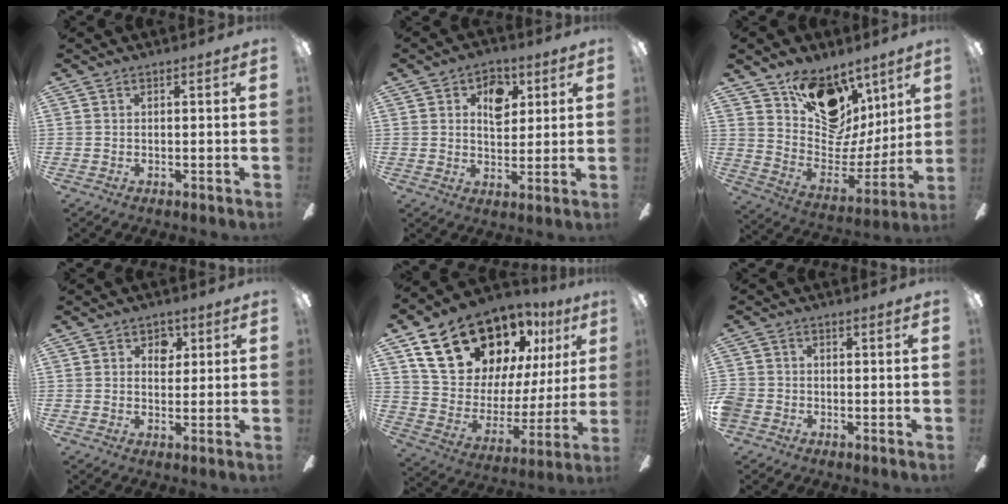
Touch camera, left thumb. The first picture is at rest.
{"total": 7.6, "force": [3.1, 5.1, 4.6], "torque": [-0.054, -0.002, 0.049]}
{"total": 18.3, "force": [11.6, 11.7, 8.1], "torque": [-0.117, -0.082, 0.214]}
{"total": 3.9, "force": [1.7, 2.9, 1.9], "torque": [-0.013, -0.002, 0.023]}
{"total": 22.9, "force": [15.5, 12.8, 10.9], "torque": [-0.182, -0.091, 0.291]}
{"total": 2.7, "force": [-1.4, 2.1, 1.0], "torque": [-0.014, 0.011, -0.027]}